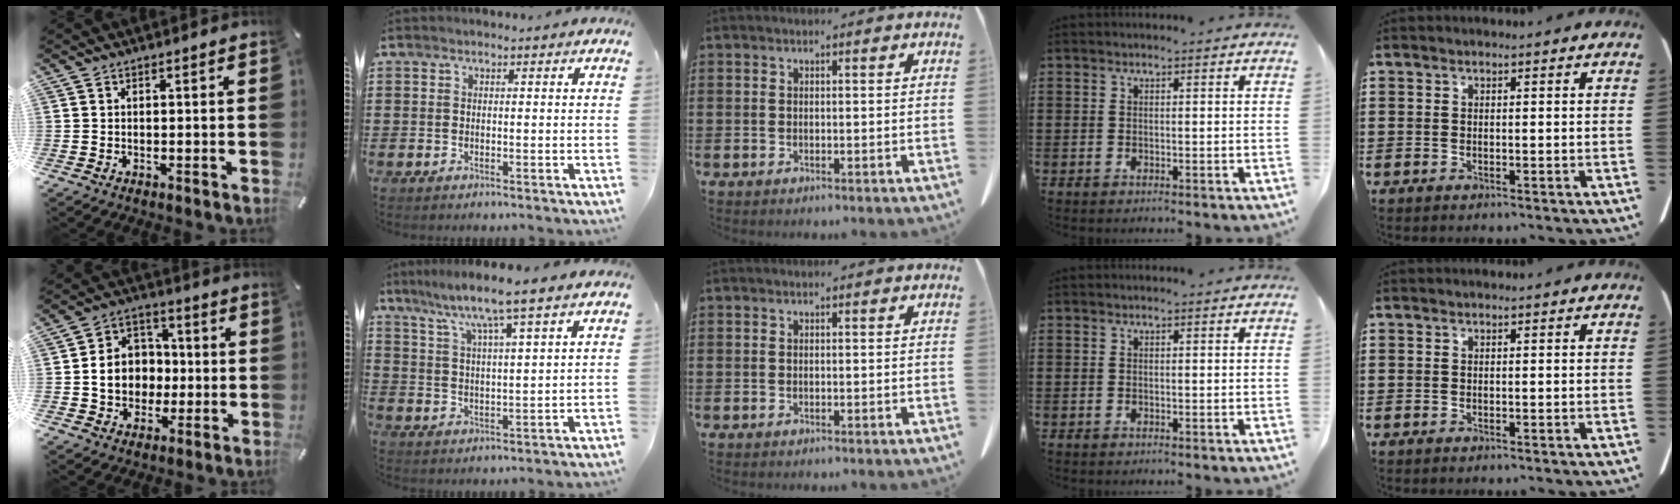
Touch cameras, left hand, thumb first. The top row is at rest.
{"thumb": {"total": 10.0, "force": [-1.2, 8.9, 4.6], "torque": [-0.100, 0.021, -0.018]}, "index": {"total": 6.0, "force": [4.8, -1.0, 3.4], "torque": [-0.088, -0.031, 0.074]}}